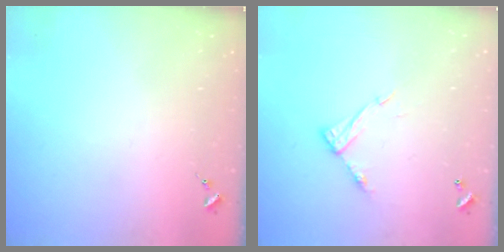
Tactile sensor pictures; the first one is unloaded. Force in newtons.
{"total": 9.4, "press": 9.4, "slide": 0.5}